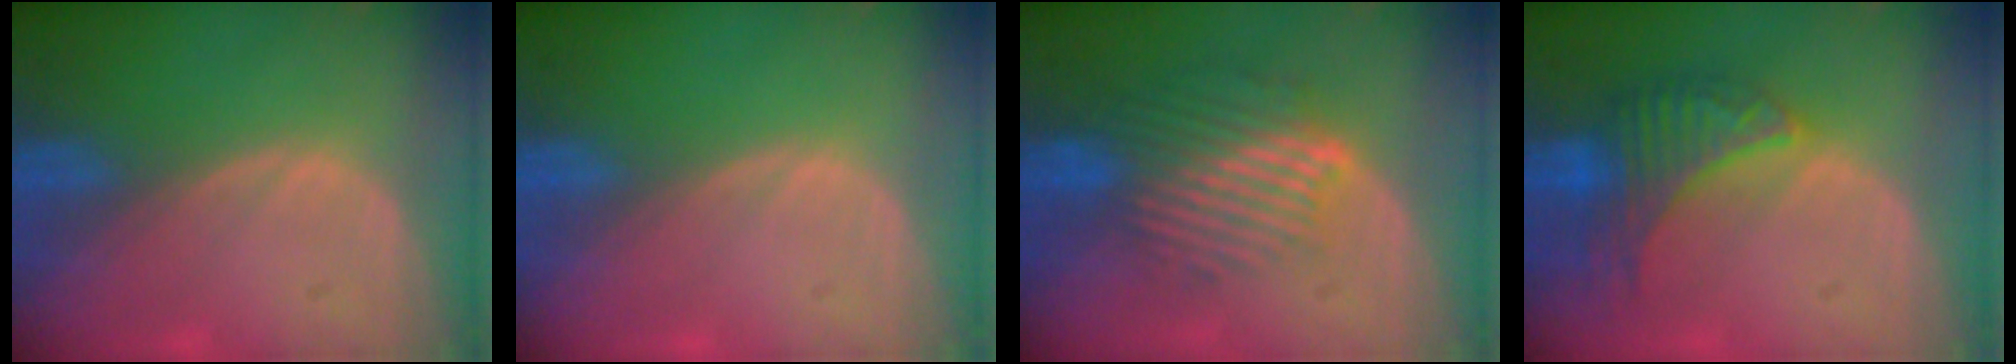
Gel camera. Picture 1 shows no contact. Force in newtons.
{"total": 0.0}
{"total": 9.7, "press": 8.1, "slide": 5.3}
{"total": 6.8, "press": 6.8, "slide": 0.2}